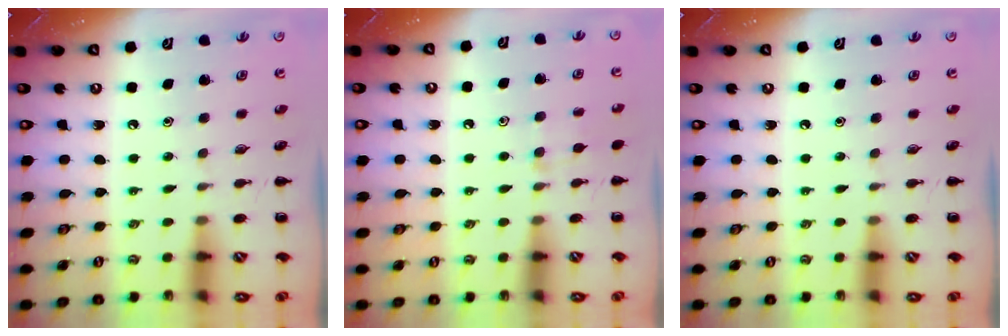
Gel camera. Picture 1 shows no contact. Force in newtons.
{"total": 6.4, "press": 6.0, "slide": 2.2}
{"total": 0.0}